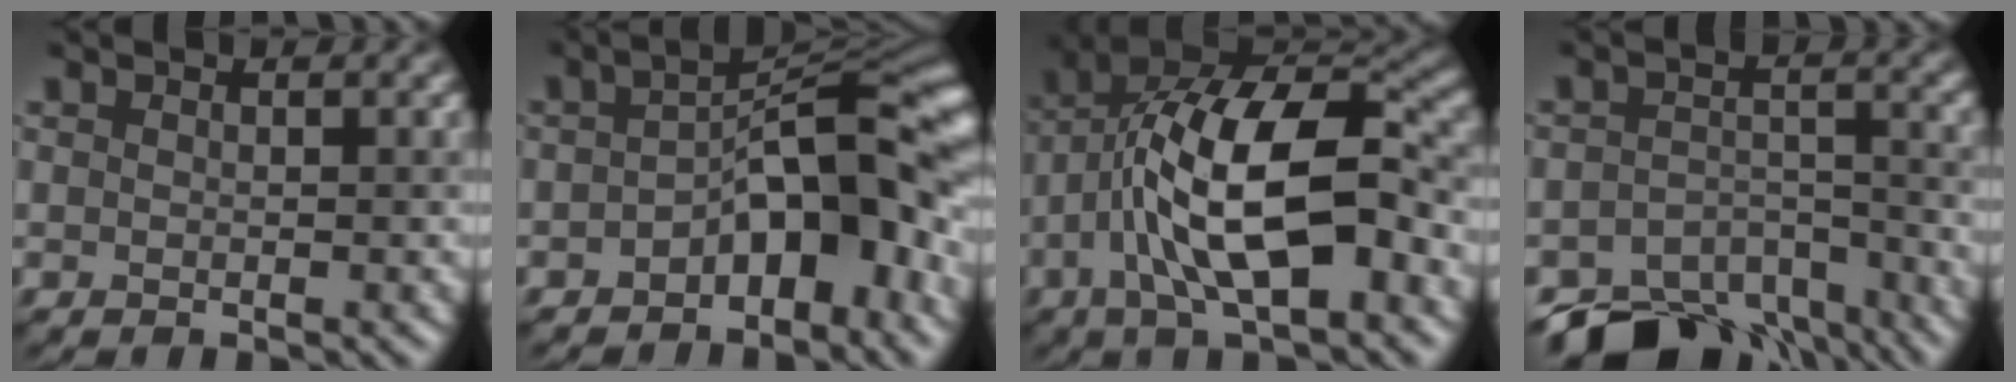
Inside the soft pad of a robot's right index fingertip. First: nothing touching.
{"total": 7.9, "force": [-2.5, 3.4, 6.8], "torque": [-0.083, 0.023, -0.049]}
{"total": 12.4, "force": [-2.3, 5.3, 11.0], "torque": [-0.202, 0.015, -0.046]}
{"total": 9.8, "force": [-8.0, 4.5, 3.5], "torque": [-0.047, -0.016, -0.114]}